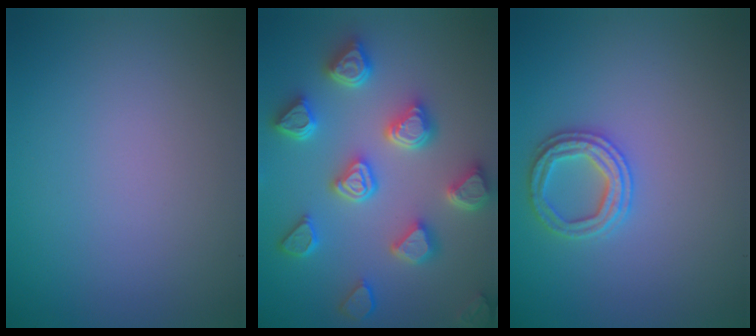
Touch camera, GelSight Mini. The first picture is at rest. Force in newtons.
{"total": 6.9, "press": 6.1, "slide": 3.3}
{"total": 2.4, "press": 2.4, "slide": 0.1}